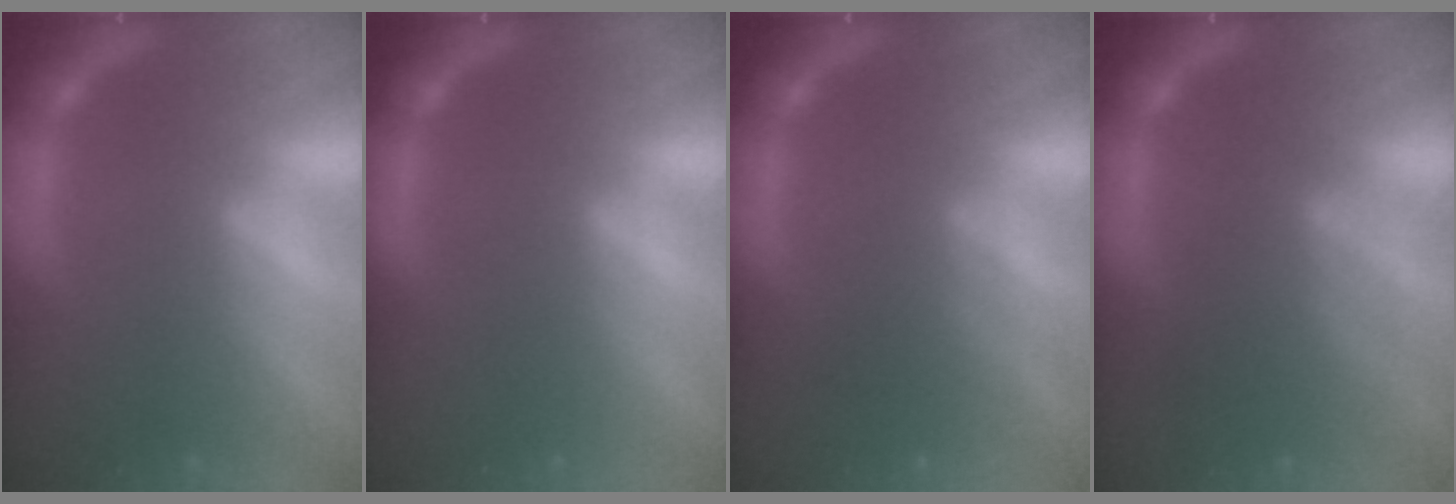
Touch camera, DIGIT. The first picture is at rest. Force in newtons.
{"total": 0.0}
{"total": 2.5}
{"total": 5.0}